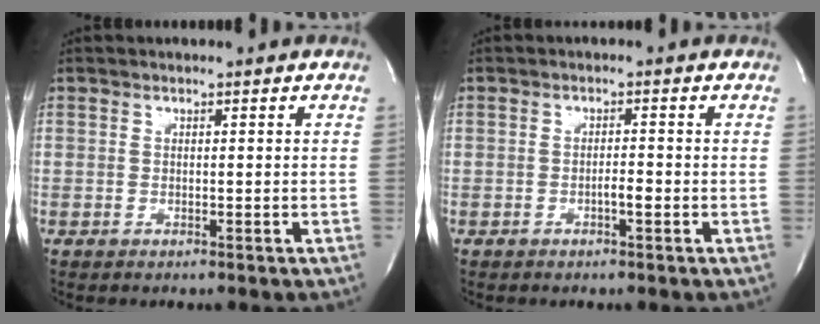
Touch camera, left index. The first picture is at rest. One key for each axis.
{"total": 1.6, "fx": -0.7, "fy": 0.2, "fz": 1.4, "tx": -0.024, "ty": 0.001, "tz": -0.013}